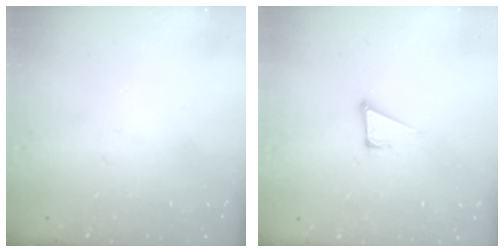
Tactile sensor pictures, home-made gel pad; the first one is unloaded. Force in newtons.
{"total": 5.0, "press": 4.0, "slide": 3.1}